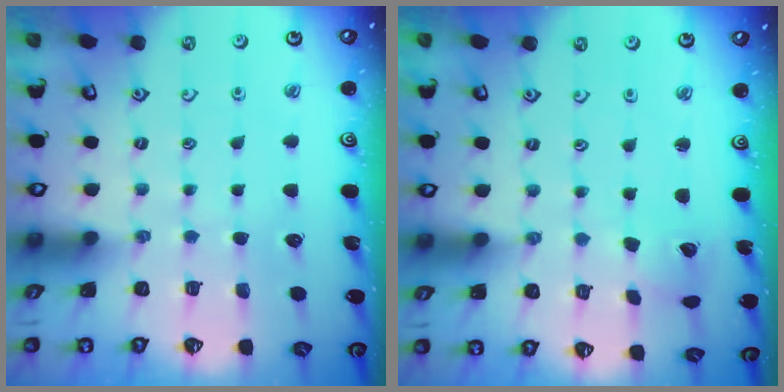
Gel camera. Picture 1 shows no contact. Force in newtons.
{"total": 2.8, "press": 2.8, "slide": 0.4}